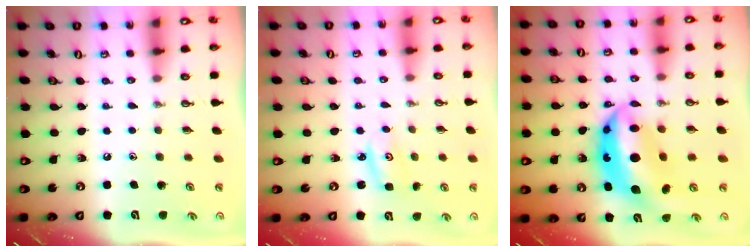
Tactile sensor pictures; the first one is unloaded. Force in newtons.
{"total": 2.8, "press": 2.8, "slide": 0.3}
{"total": 15.4, "press": 15.4, "slide": 1.3}